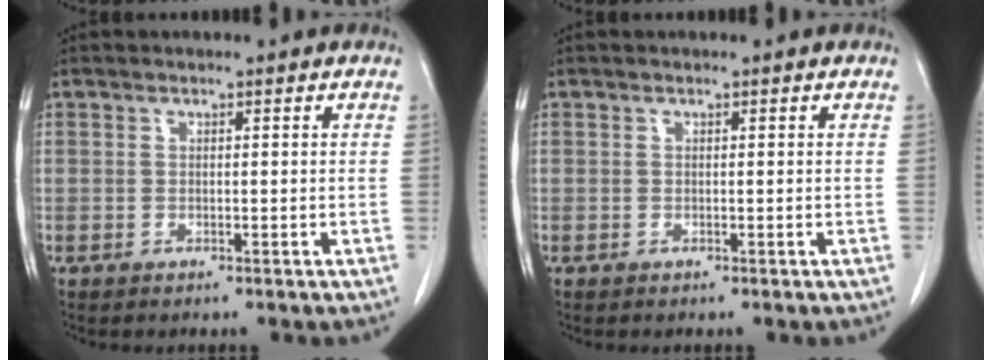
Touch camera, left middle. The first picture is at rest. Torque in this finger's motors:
{"motor_torque": [0.00, 0.00, 0.00, 0.00]}